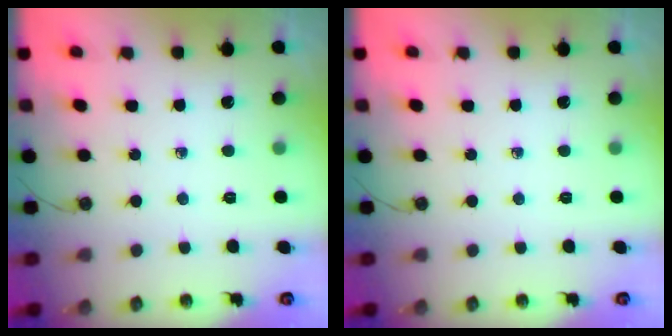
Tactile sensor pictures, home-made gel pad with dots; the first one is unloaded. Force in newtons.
{"total": 0.0}